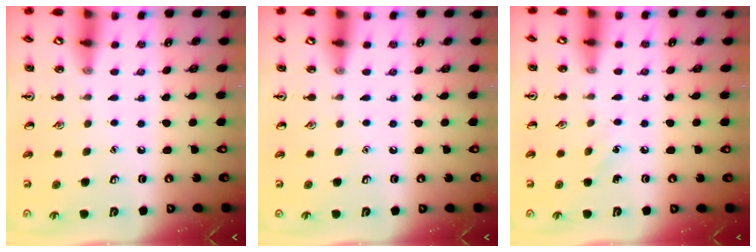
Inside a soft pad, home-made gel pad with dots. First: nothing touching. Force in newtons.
{"total": 0.0}
{"total": 4.4, "press": 4.1, "slide": 1.5}